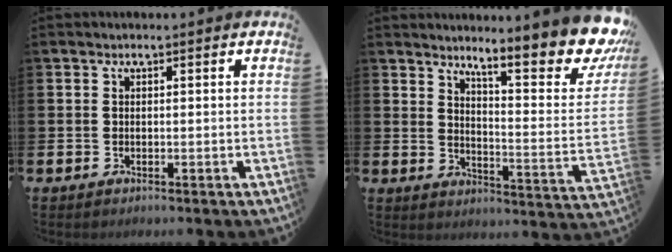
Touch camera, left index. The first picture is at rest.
{"total": 10.9, "force": [9.2, 1.6, 5.6], "torque": [-0.081, -0.087, 0.146]}